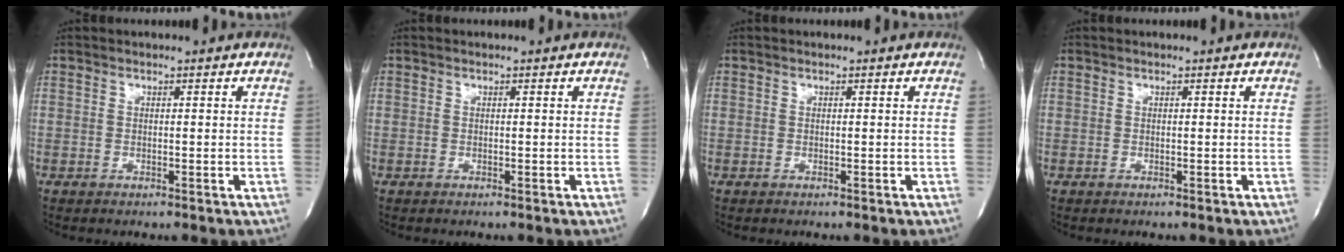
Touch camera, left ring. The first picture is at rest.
{"total": 0.0}
{"total": 0.0}
{"total": 0.0}